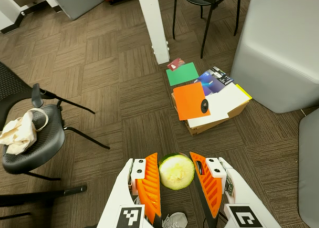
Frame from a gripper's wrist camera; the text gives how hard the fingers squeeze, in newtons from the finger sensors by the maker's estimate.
{"total": 11.5, "left": 11.8, "right": 11.2}